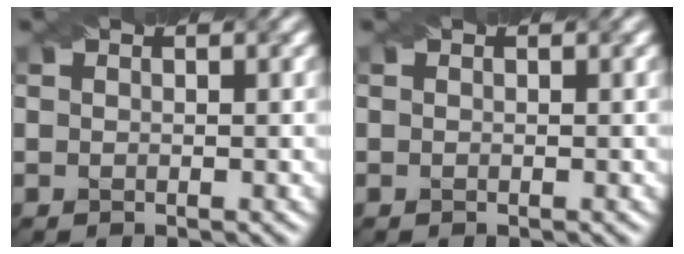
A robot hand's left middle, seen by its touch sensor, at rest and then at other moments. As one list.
[{"total": 0.0}]